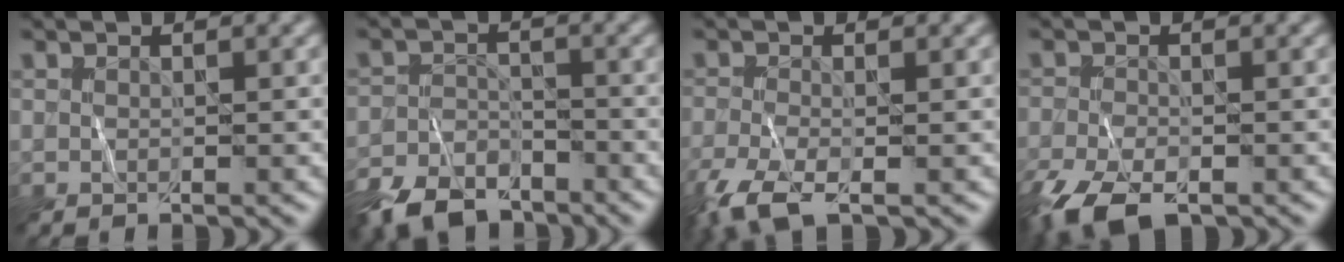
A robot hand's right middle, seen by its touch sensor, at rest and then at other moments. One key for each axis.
{"total": 5.8, "fx": -4.5, "fy": 2.8, "fz": 2.2, "tx": -0.046, "ty": -0.008, "tz": -0.090}
{"total": 4.8, "fx": -2.9, "fy": 1.6, "fz": 3.5, "tx": -0.080, "ty": -0.014, "tz": -0.065}
{"total": 6.7, "fx": -4.4, "fy": 3.0, "fz": 4.1, "tx": -0.086, "ty": -0.020, "tz": -0.086}